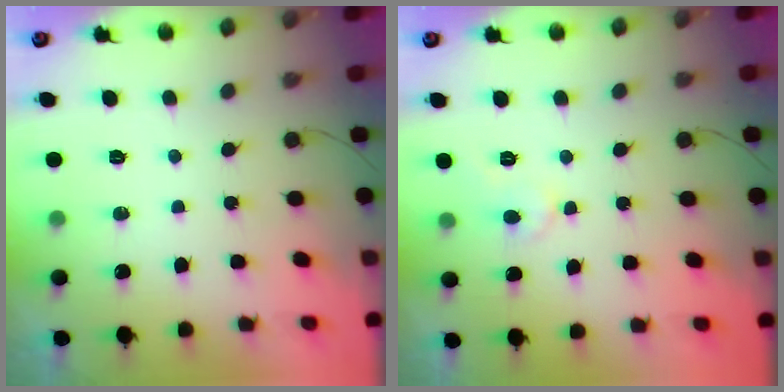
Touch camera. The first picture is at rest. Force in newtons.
{"total": 3.6, "press": 3.6, "slide": 0.3}